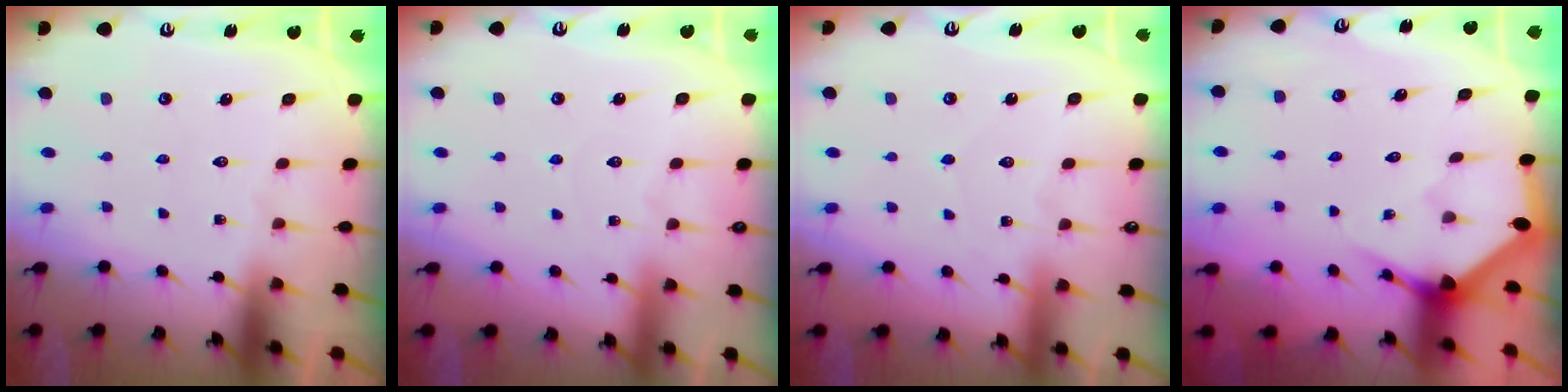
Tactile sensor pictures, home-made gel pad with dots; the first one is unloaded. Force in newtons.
{"total": 2.7, "press": 2.7, "slide": 0.3}
{"total": 3.0, "press": 2.9, "slide": 0.4}
{"total": 3.4, "press": 3.4, "slide": 0.2}